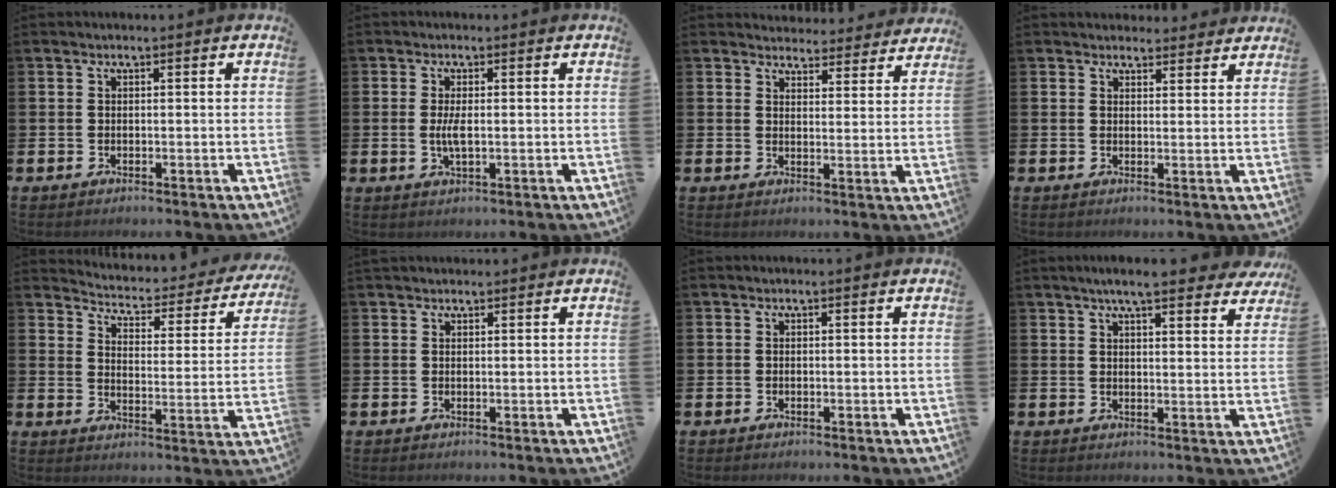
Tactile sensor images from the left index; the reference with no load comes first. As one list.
[{"total": 2.7, "force": [0.1, 0.8, 2.5], "torque": [-0.044, -0.001, -0.001]}, {"total": 4.2, "force": [4.0, 1.2, -0.1], "torque": [-0.002, -0.030, 0.071]}, {"total": 3.1, "force": [2.9, 1.0, -0.2], "torque": [0.009, -0.013, 0.052]}, {"total": 4.0, "force": [3.7, 1.3, 0.7], "torque": [-0.034, -0.038, 0.054]}, {"total": 1.1, "force": [1.0, 0.3, 0.1], "torque": [0.008, 0.000, 0.016]}, {"total": 0.0}, {"total": 6.2, "force": [5.6, 0.8, 2.7], "torque": [-0.048, -0.020, 0.096]}]